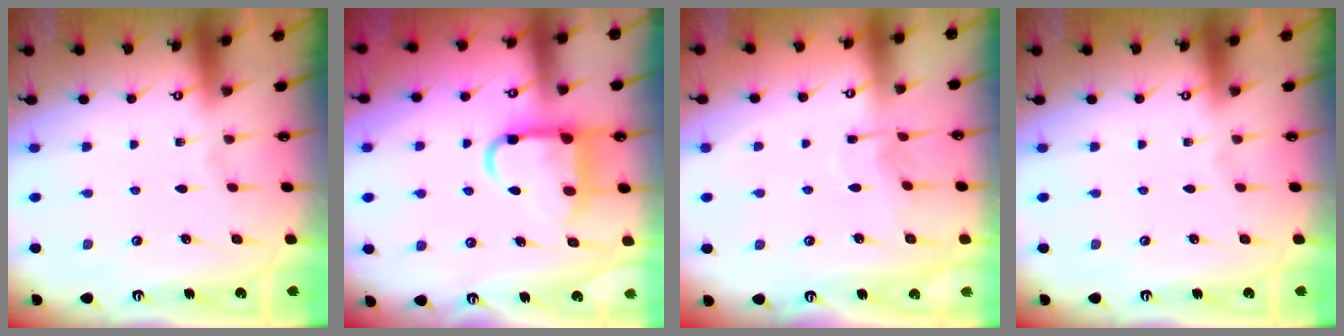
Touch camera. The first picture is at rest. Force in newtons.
{"total": 11.6, "press": 11.5, "slide": 1.4}
{"total": 5.0, "press": 5.0, "slide": 0.5}
{"total": 0.0}